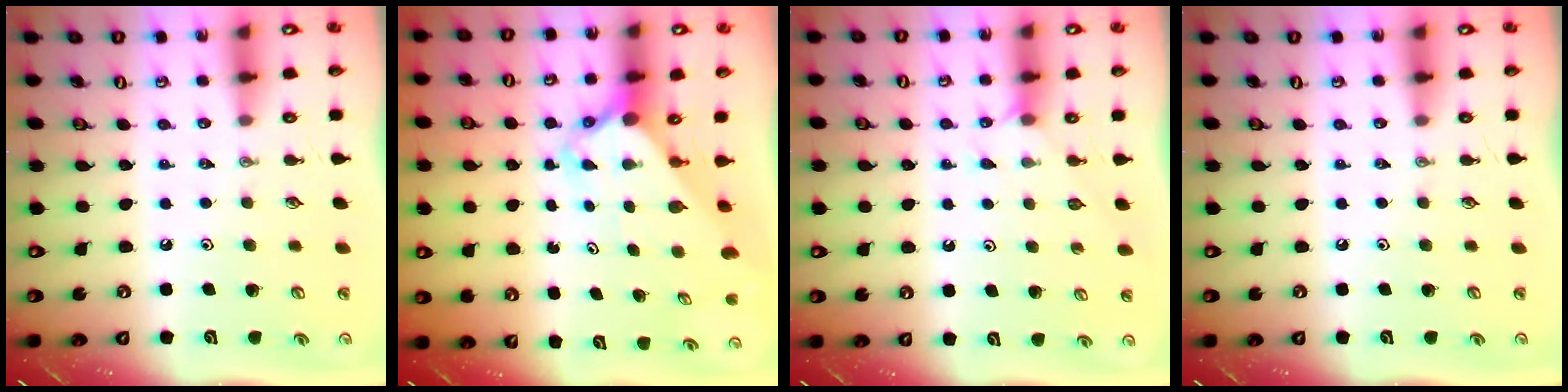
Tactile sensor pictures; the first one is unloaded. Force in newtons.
{"total": 3.0, "press": 3.0, "slide": 0.1}
{"total": 3.8, "press": 3.8, "slide": 0.4}
{"total": 0.0}